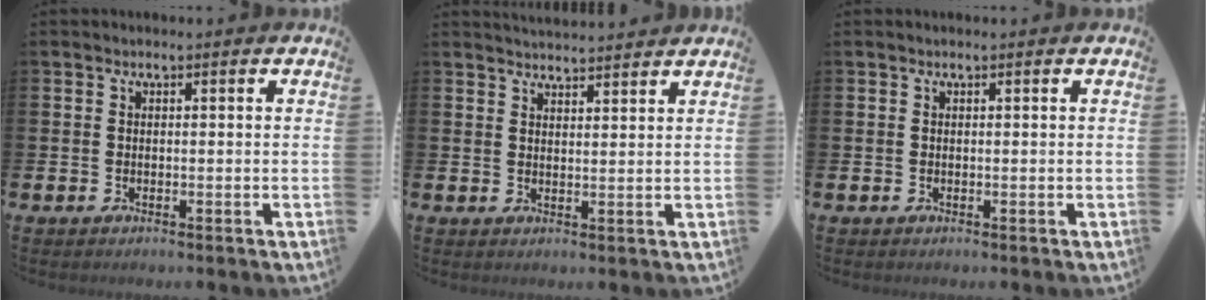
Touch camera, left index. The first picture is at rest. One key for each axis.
{"total": 3.4, "fx": 3.4, "fy": 0.1, "fz": 0.1, "tx": -0.001, "ty": -0.021, "tz": 0.060}
{"total": 0.0}